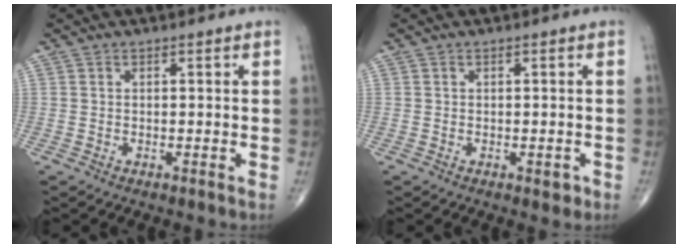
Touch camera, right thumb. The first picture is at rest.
{"total": 1.4, "force": [-0.5, 0.9, 0.9], "torque": [-0.005, 0.000, -0.006]}